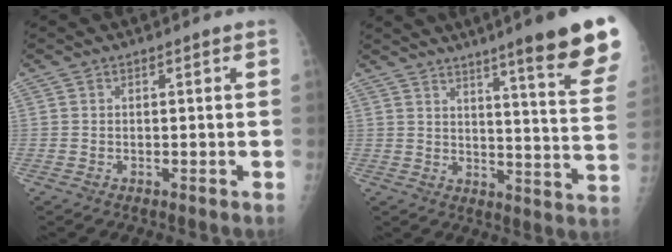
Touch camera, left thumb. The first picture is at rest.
{"total": 19.3, "force": [12.9, 1.3, 14.3], "torque": [-0.165, -0.068, 0.161]}